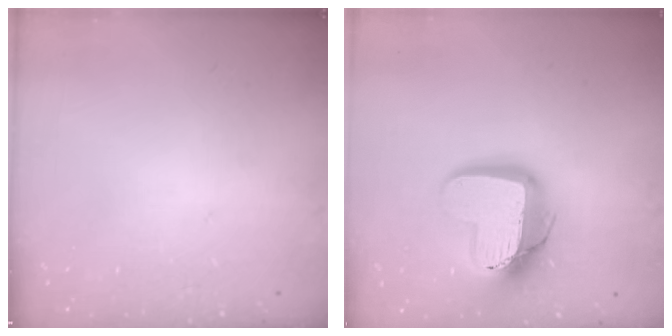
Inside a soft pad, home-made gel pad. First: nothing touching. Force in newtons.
{"total": 16.6, "press": 16.6, "slide": 1.3}